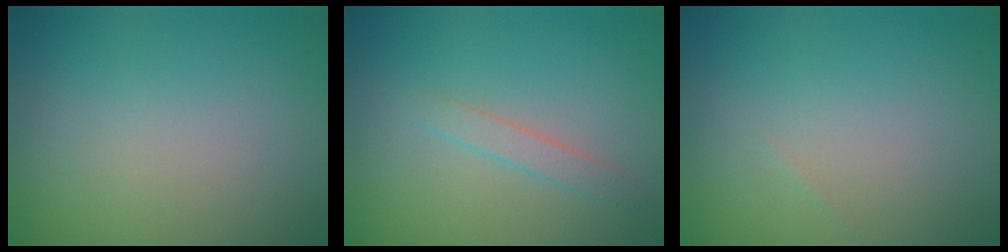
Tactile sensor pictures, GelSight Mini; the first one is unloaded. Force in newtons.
{"total": 1.3, "press": 1.3, "slide": 0.1}
{"total": 0.0}